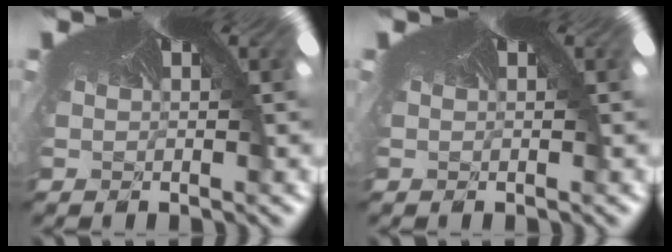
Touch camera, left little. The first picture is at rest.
{"total": 0.0}